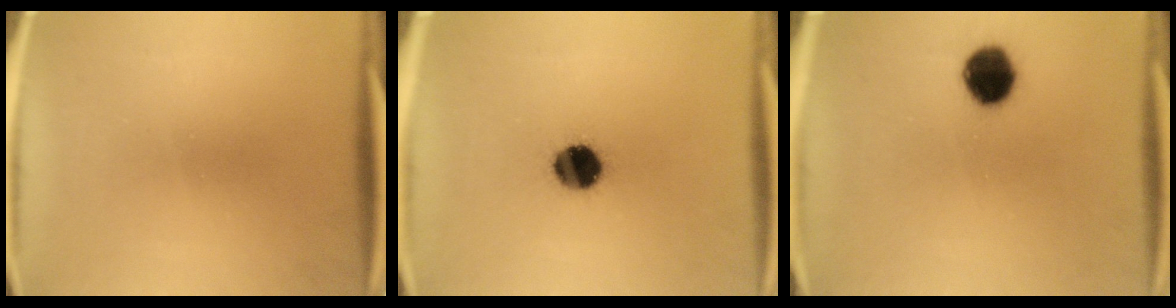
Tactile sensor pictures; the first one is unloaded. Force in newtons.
{"total": 9.7}
{"total": 9.0}